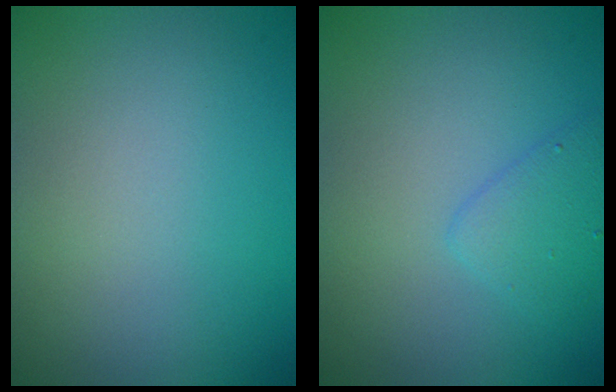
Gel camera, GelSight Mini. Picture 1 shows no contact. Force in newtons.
{"total": 2.0, "press": 2.0, "slide": 0.1}